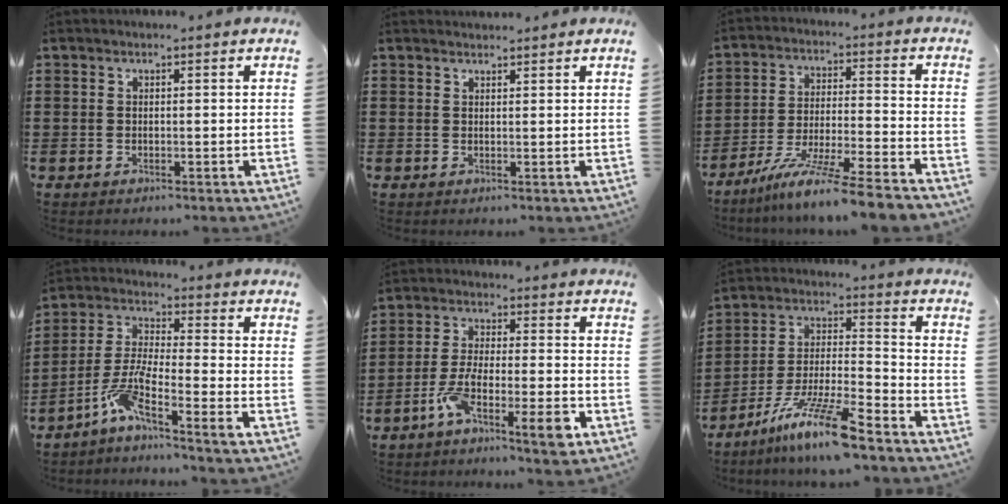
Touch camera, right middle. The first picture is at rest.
{"total": 1.3, "force": [1.3, 0.1, 0.0], "torque": [-0.003, -0.002, 0.026]}
{"total": 10.1, "force": [-8.6, -0.7, 5.3], "torque": [-0.098, -0.002, -0.170]}
{"total": 7.0, "force": [-4.8, 0.8, 5.1], "torque": [-0.111, -0.012, -0.095]}
{"total": 8.4, "force": [-5.0, 1.6, 6.6], "torque": [-0.129, 0.002, -0.092]}
{"total": 11.2, "force": [-8.5, 0.7, 7.3], "torque": [-0.144, 0.004, -0.167]}